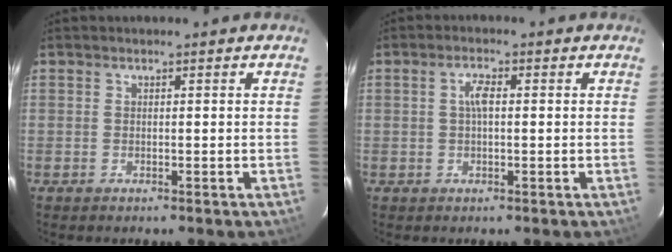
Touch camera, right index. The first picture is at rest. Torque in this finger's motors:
{"motor_torque": [0.05, -0.01, 0.21, 0.06]}